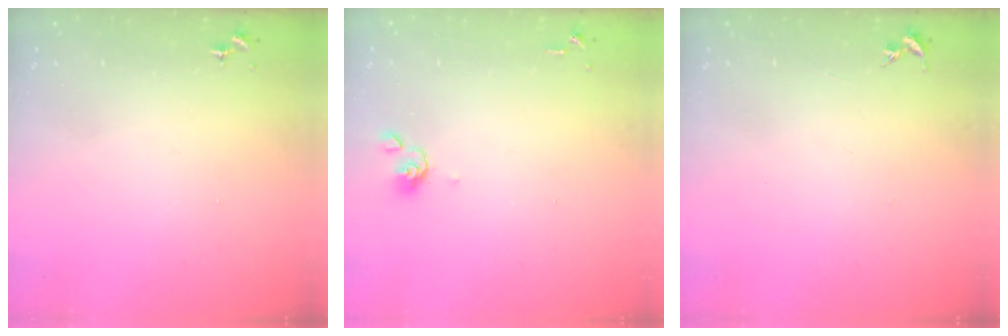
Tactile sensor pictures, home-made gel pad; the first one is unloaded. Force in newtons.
{"total": 4.9, "press": 4.8, "slide": 0.9}
{"total": 0.0}